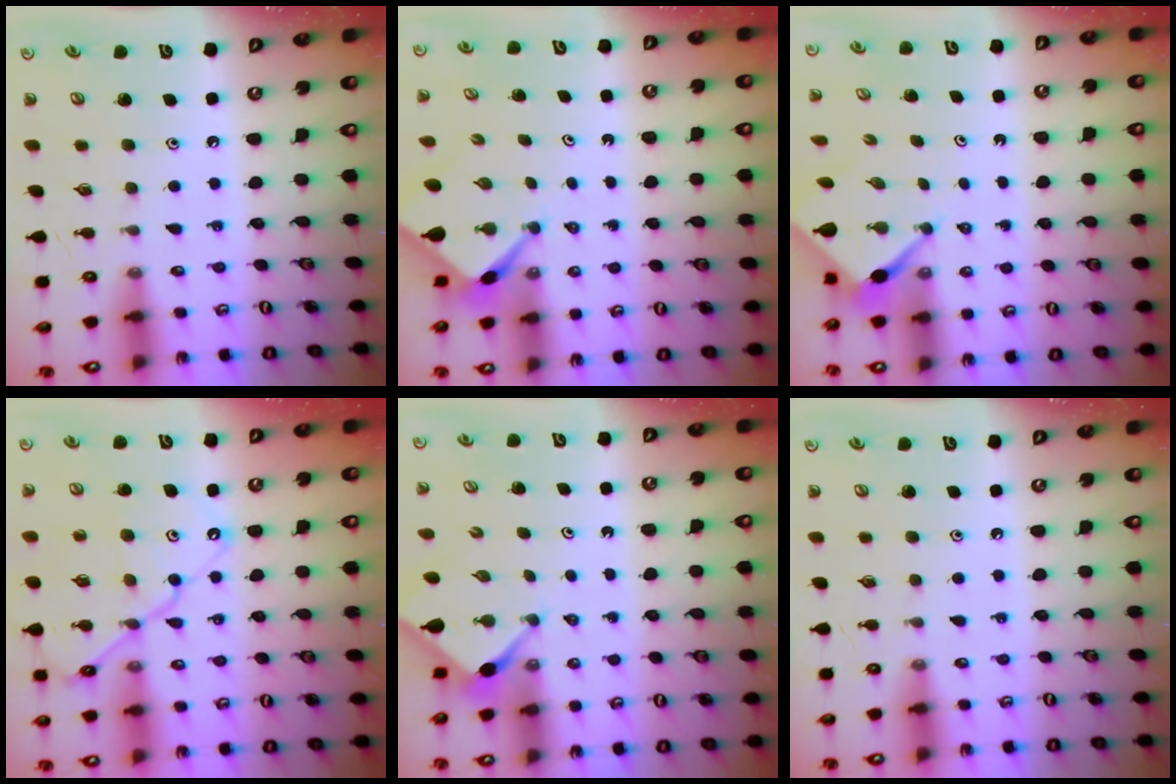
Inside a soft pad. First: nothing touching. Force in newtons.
{"total": 2.5, "press": 2.5, "slide": 0.3}
{"total": 2.7, "press": 2.7, "slide": 0.0}
{"total": 12.8, "press": 12.7, "slide": 1.2}
{"total": 2.9, "press": 2.9, "slide": 0.3}
{"total": 0.0}